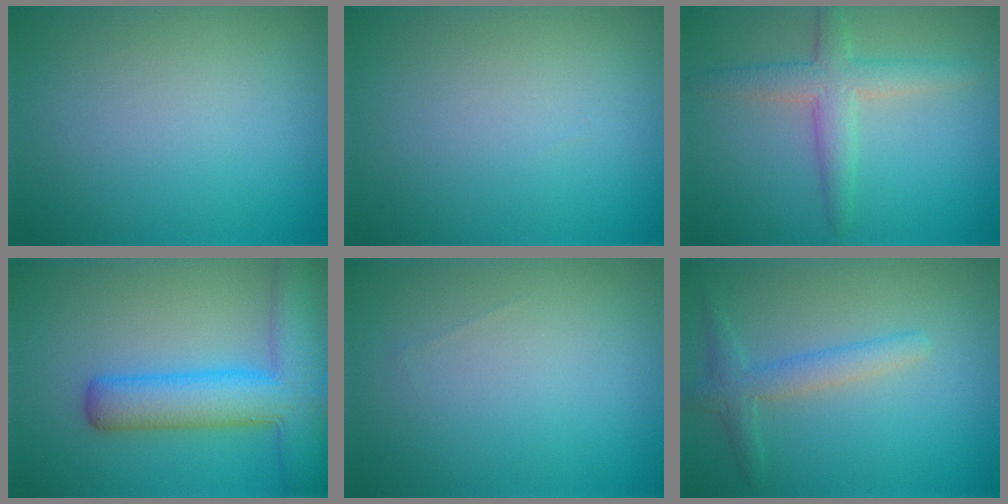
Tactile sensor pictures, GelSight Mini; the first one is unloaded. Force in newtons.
{"total": 0.0}
{"total": 3.7, "press": 3.7, "slide": 0.2}
{"total": 7.7, "press": 7.7, "slide": 0.5}
{"total": 0.0}
{"total": 2.5, "press": 2.5, "slide": 0.1}